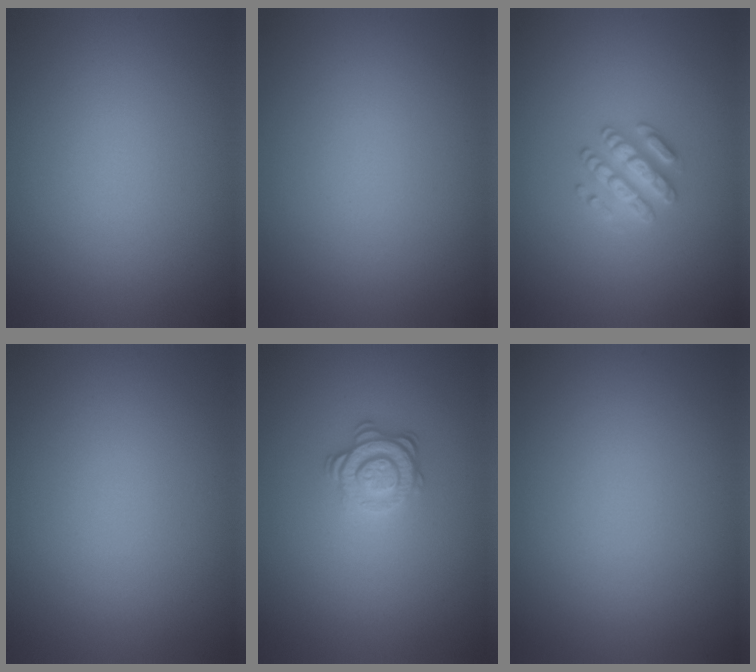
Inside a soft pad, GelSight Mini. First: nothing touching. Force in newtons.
{"total": 0.0}
{"total": 2.6, "press": 2.5, "slide": 0.4}
{"total": 0.0}
{"total": 3.0, "press": 2.6, "slide": 1.5}
{"total": 0.0}